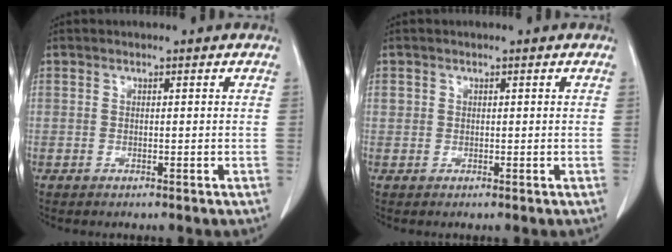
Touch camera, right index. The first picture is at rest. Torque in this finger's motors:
{"motor_torque": [0.09, 0.11, -0.02, -0.01]}